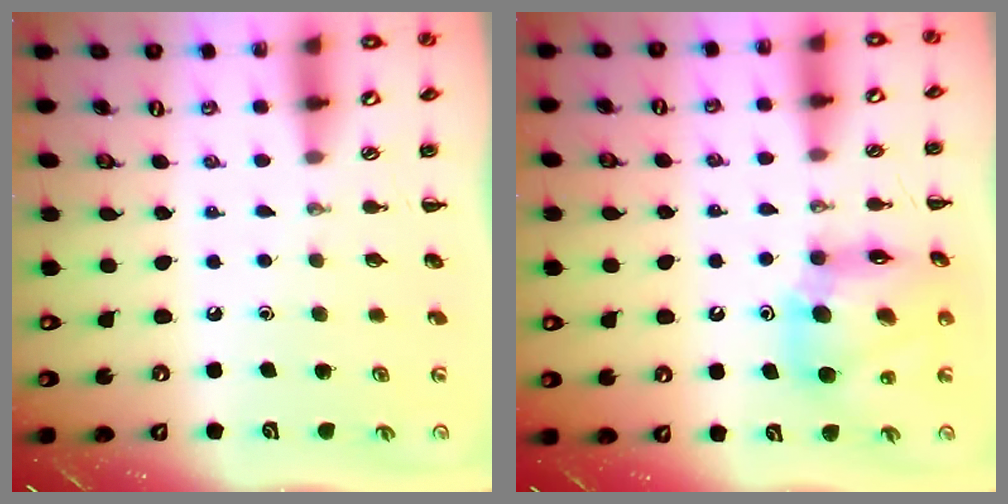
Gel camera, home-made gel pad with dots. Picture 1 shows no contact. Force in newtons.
{"total": 13.6, "press": 13.0, "slide": 4.2}